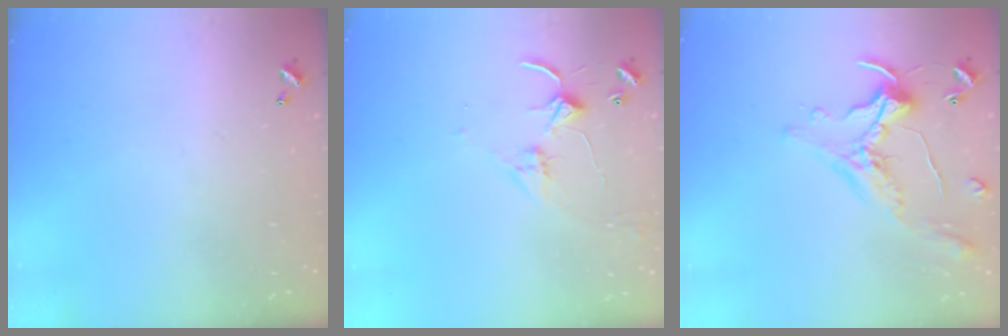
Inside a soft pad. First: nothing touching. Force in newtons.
{"total": 2.8, "press": 2.8, "slide": 0.4}
{"total": 0.0}